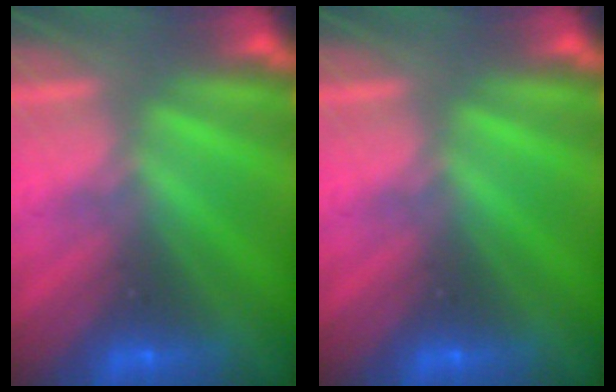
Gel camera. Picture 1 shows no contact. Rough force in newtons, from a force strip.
{"total": 0.0}